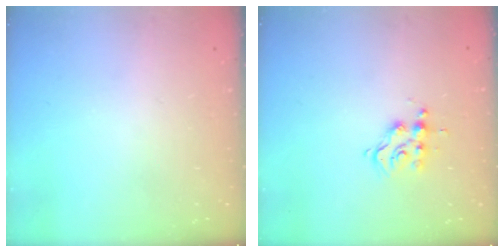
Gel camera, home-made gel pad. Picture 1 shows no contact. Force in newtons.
{"total": 6.9, "press": 6.9, "slide": 0.7}